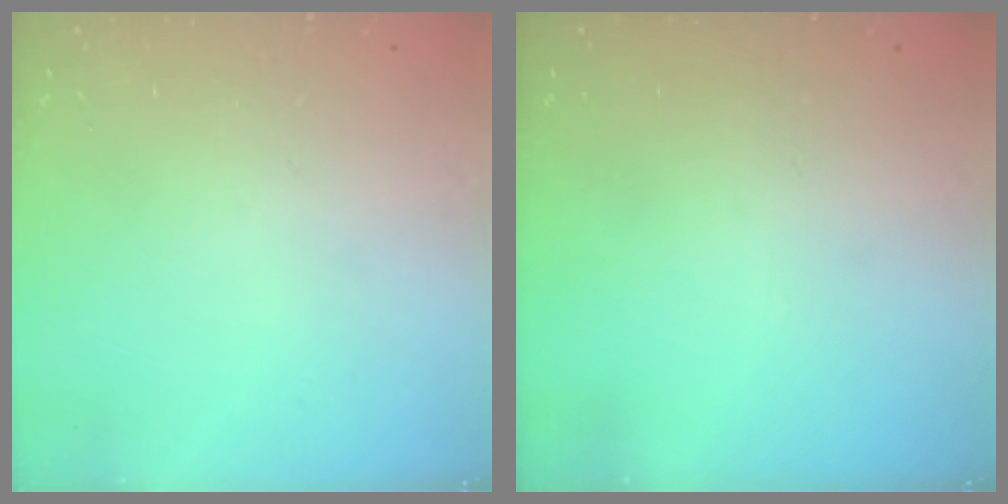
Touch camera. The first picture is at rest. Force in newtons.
{"total": 0.0}